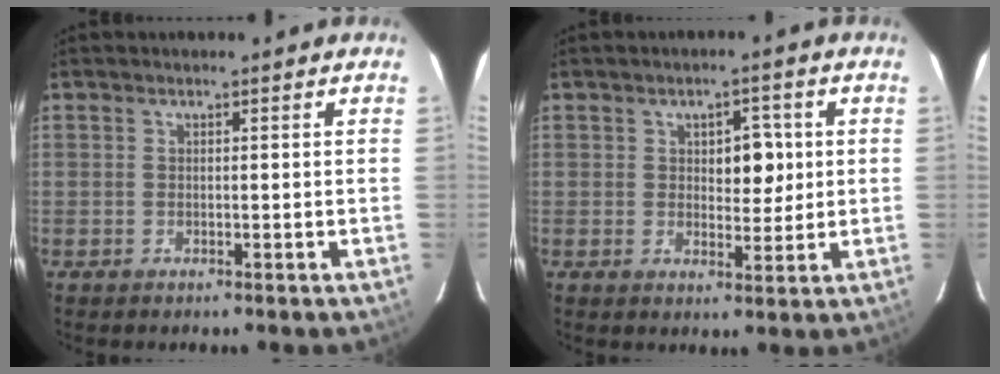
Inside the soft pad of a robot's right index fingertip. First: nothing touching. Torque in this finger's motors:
{"motor_torque": [0.08, -0.03, 0.07, 0.03]}